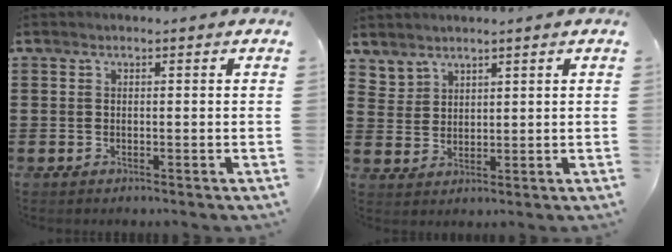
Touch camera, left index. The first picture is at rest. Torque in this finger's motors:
{"motor_torque": [-0.28, -0.18, -0.36, -0.14]}